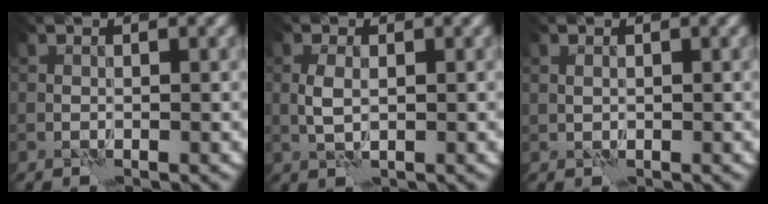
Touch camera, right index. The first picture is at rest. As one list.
[{"total": 1.8, "force": [0.1, 0.9, 1.5], "torque": [-0.040, 0.000, 0.001]}, {"total": 0.5, "force": [0.3, 0.4, 0.3], "torque": [-0.006, -0.002, 0.006]}]